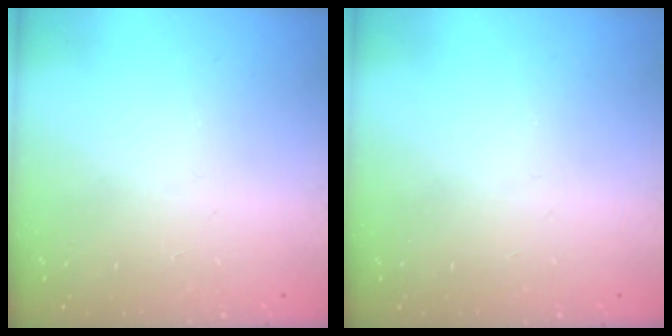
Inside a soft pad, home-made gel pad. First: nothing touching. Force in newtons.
{"total": 0.0}